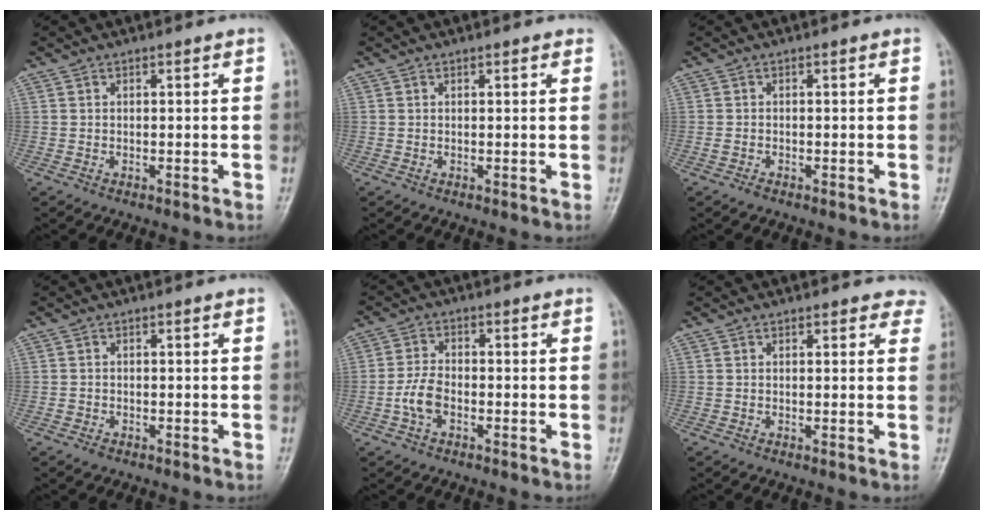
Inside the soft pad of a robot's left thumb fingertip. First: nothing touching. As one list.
[{"total": 0.9, "force": [0.6, 0.4, 0.5], "torque": [-0.007, -0.002, 0.004]}, {"total": 0.8, "force": [-0.7, 0.3, 0.3], "torque": [-0.010, 0.002, -0.014]}, {"total": 1.1, "force": [-0.8, 0.7, 0.3], "torque": [-0.001, 0.003, -0.015]}, {"total": 4.6, "force": [-1.7, 2.6, 3.3], "torque": [-0.066, 0.013, -0.038]}, {"total": 3.4, "force": [2.9, 1.7, 0.8], "torque": [0.026, -0.009, 0.015]}]